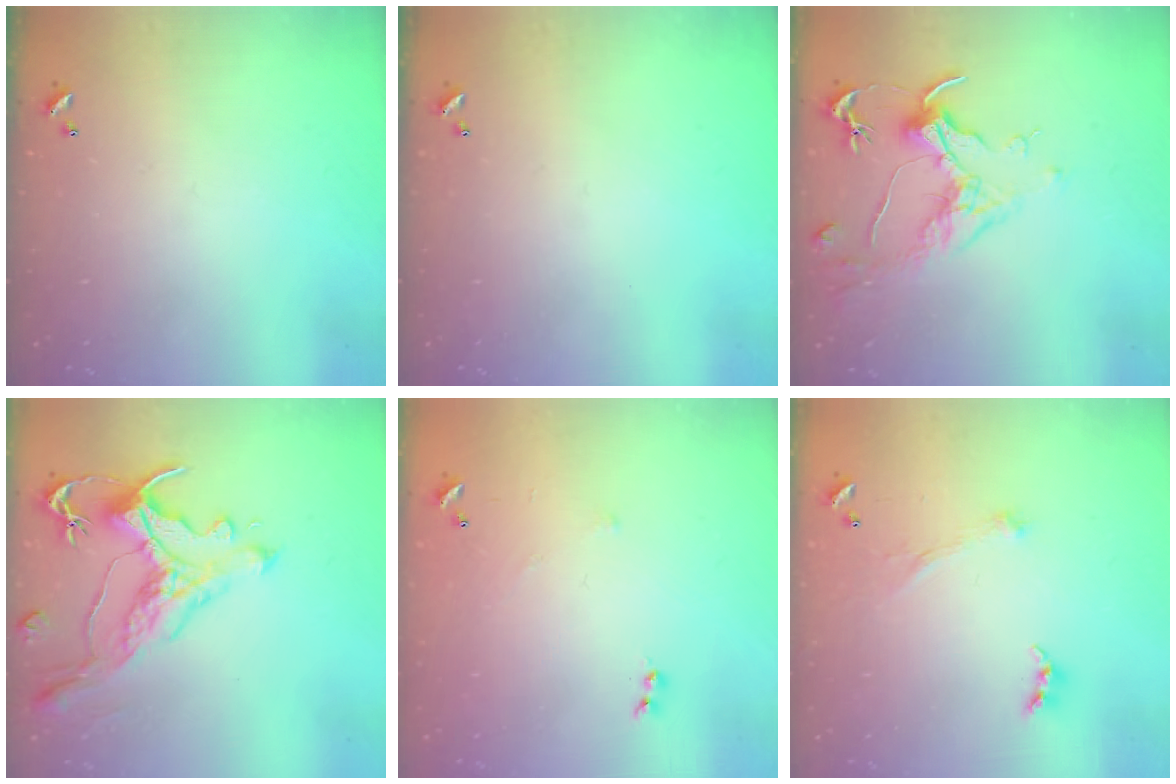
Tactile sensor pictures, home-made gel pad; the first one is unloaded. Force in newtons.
{"total": 0.0}
{"total": 1.7, "press": 1.5, "slide": 0.9}
{"total": 1.7, "press": 1.2, "slide": 1.1}
{"total": 6.1, "press": 6.1, "slide": 0.8}
{"total": 2.1, "press": 2.0, "slide": 0.7}